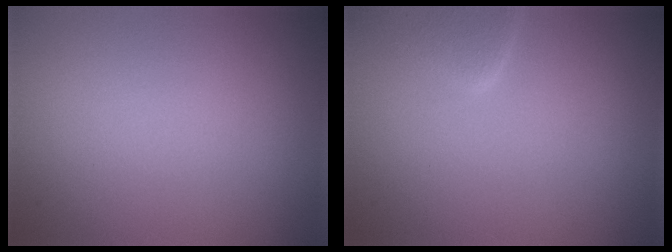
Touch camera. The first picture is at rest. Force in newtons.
{"total": 2.5, "press": 2.5, "slide": 0.3}